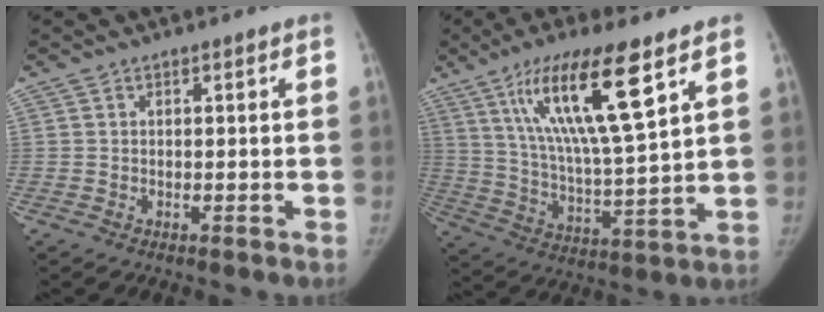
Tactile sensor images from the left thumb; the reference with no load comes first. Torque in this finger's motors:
{"motor_torque": [0.60, 0.63, 1.81, -0.95, 0.17]}